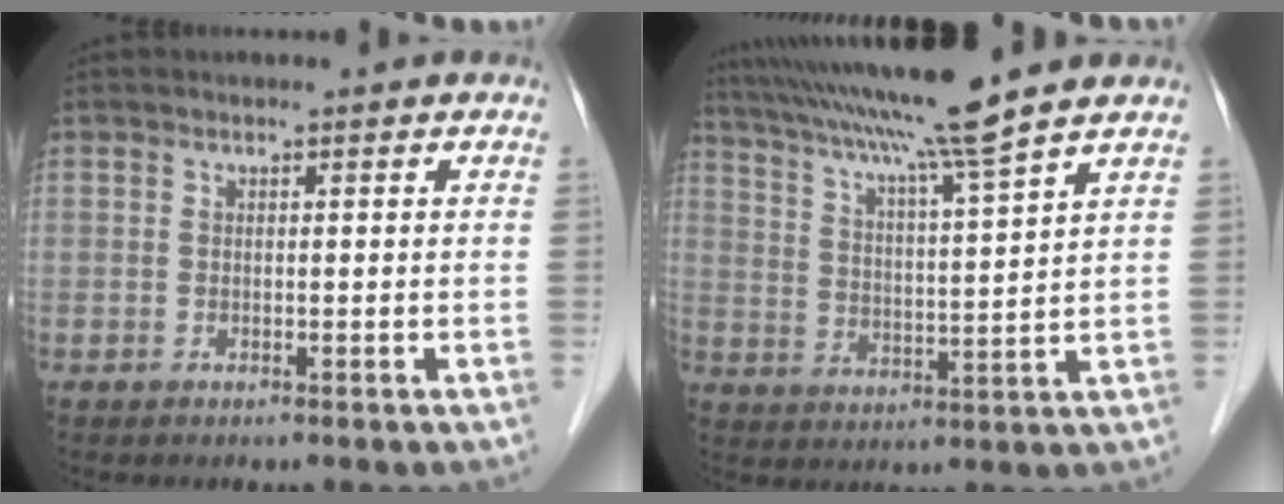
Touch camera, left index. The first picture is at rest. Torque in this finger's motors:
{"motor_torque": [0.65, -0.97, 0.82, 0.21]}